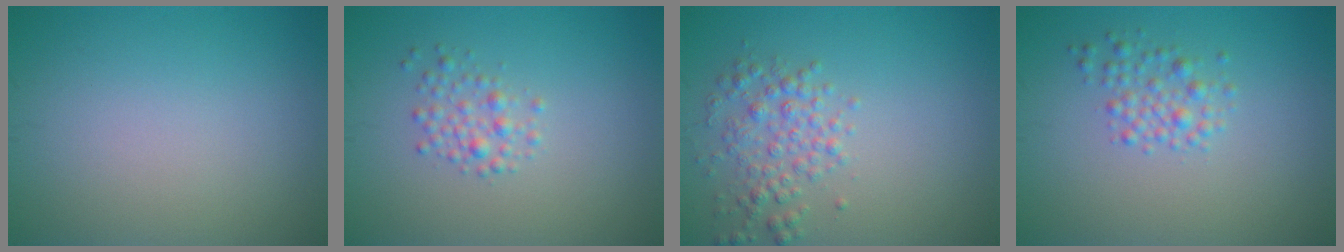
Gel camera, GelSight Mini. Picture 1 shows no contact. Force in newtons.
{"total": 1.8, "press": 1.8, "slide": 0.0}
{"total": 2.8, "press": 2.8, "slide": 0.1}
{"total": 2.0, "press": 2.0, "slide": 0.0}